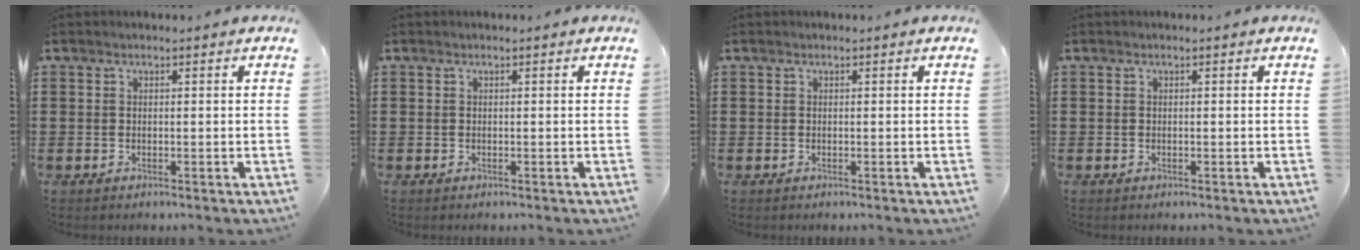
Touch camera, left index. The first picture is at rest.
{"total": 0.0}
{"total": 0.0}
{"total": 0.0}